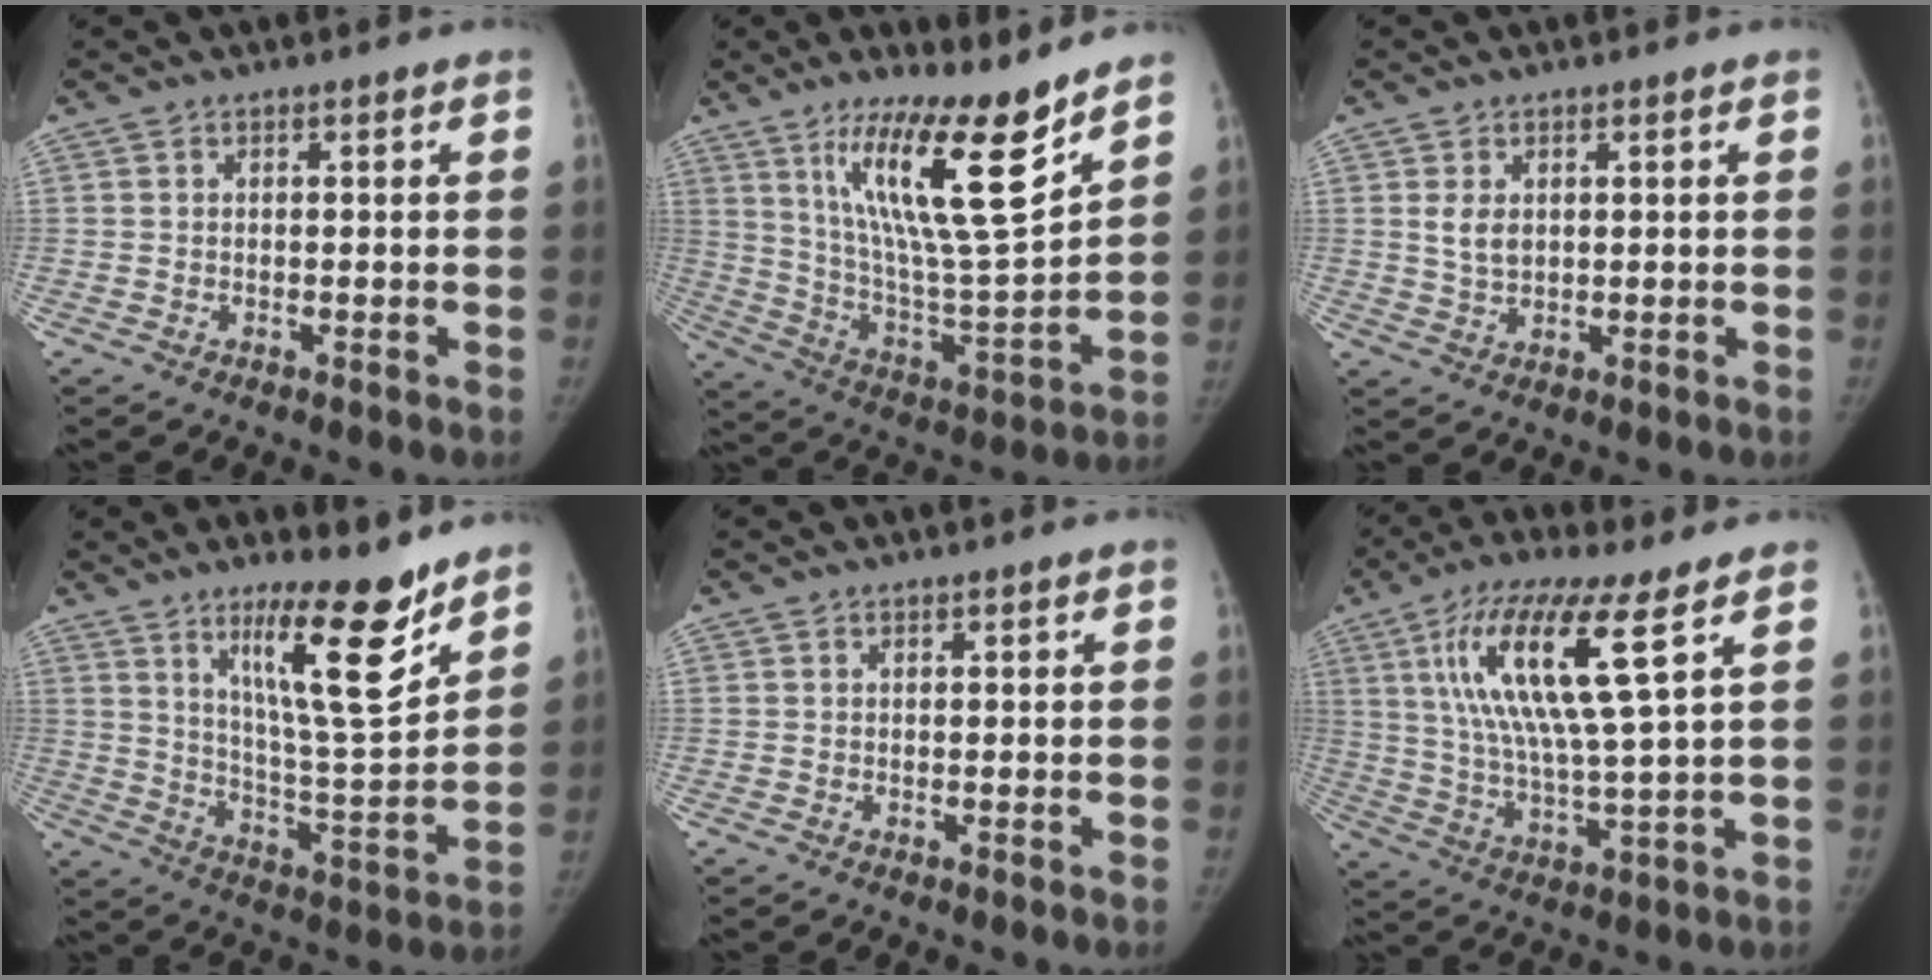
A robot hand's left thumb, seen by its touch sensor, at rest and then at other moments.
{"total": 19.7, "force": [12.4, 2.9, 15.1], "torque": [-0.228, -0.080, 0.223]}
{"total": 3.5, "force": [1.1, 2.3, 2.4], "torque": [-0.037, -0.008, 0.026]}
{"total": 16.3, "force": [10.9, 2.9, 11.8], "torque": [-0.162, -0.089, 0.187]}
{"total": 0.0}
{"total": 16.2, "force": [6.6, 2.5, 14.6], "torque": [-0.295, -0.026, 0.123]}